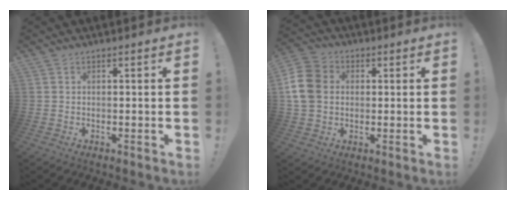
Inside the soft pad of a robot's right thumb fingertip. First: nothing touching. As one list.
[{"total": 11.7, "force": [1.1, 9.4, 6.8], "torque": [-0.139, 0.011, 0.024]}]